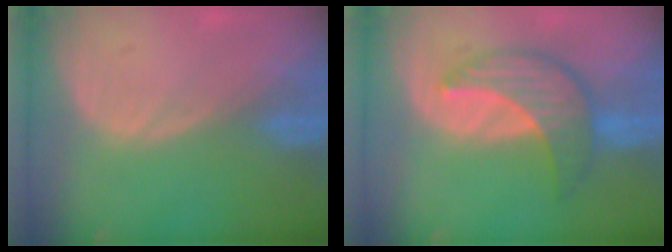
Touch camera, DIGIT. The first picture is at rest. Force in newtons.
{"total": 7.3, "press": 7.2, "slide": 0.8}